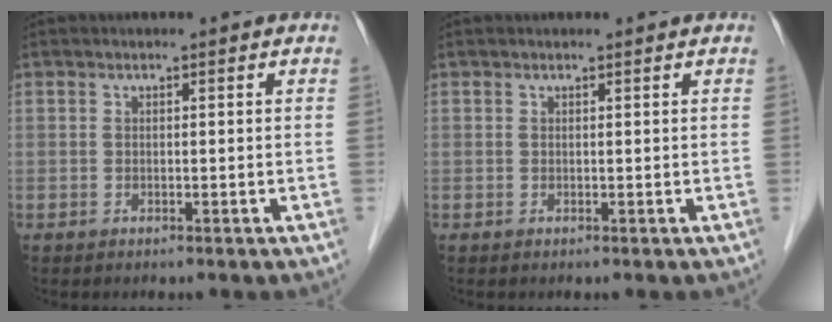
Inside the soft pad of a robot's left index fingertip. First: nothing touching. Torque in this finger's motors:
{"motor_torque": [0.00, 0.07, -0.08, -0.01]}